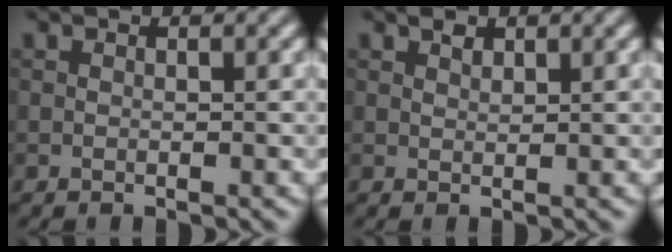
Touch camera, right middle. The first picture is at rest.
{"total": 0.9, "force": [0.7, 0.4, 0.3], "torque": [-0.007, 0.000, 0.014]}